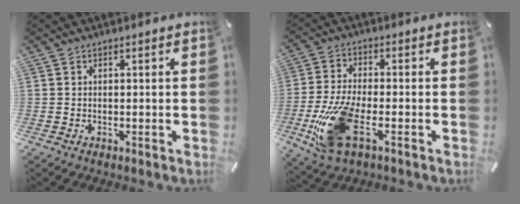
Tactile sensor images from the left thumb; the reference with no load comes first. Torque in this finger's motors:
{"motor_torque": [0.87, 2.90, 0.88, 0.57, 0.53]}